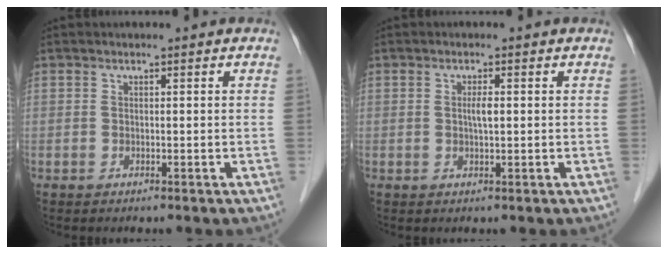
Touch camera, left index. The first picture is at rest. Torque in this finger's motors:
{"motor_torque": [0.20, 0.10, 0.05, 0.02]}